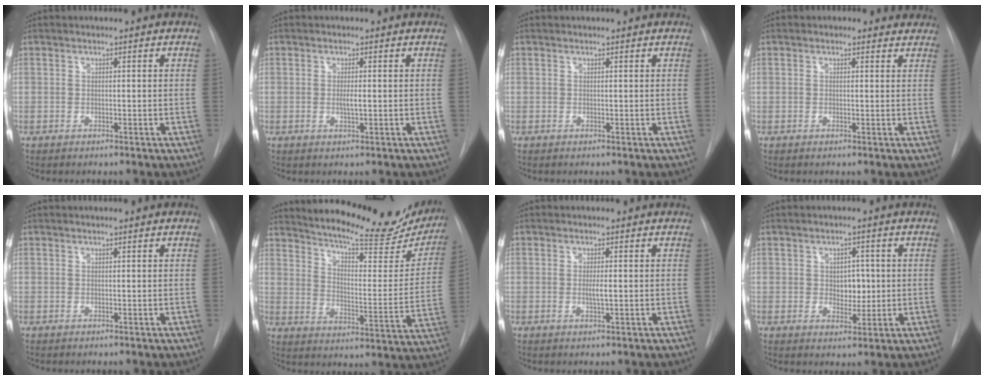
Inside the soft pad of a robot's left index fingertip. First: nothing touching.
{"total": 1.4, "force": [0.0, 0.1, 1.4], "torque": [-0.030, -0.001, 0.000]}
{"total": 0.8, "force": [0.8, 0.1, 0.1], "torque": [-0.008, 0.006, 0.011]}
{"total": 2.5, "force": [2.1, 1.3, 0.3], "torque": [0.004, 0.002, 0.009]}
{"total": 1.1, "force": [0.9, 0.0, 0.6], "torque": [-0.009, 0.010, 0.013]}
{"total": 24.3, "force": [21.6, 5.0, 9.9], "torque": [-0.146, -0.053, 0.276]}
{"total": 1.5, "force": [0.0, 0.1, 1.5], "torque": [-0.032, -0.002, 0.000]}
{"total": 3.7, "force": [0.5, 2.6, 2.6], "torque": [-0.030, 0.002, 0.012]}